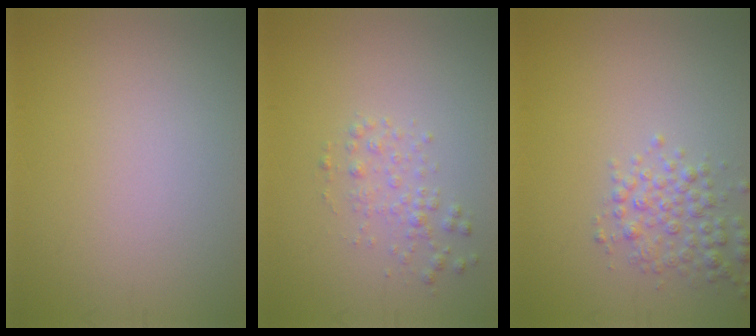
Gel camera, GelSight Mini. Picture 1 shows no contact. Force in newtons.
{"total": 1.6, "press": 1.6, "slide": 0.0}
{"total": 2.7, "press": 2.7, "slide": 0.0}